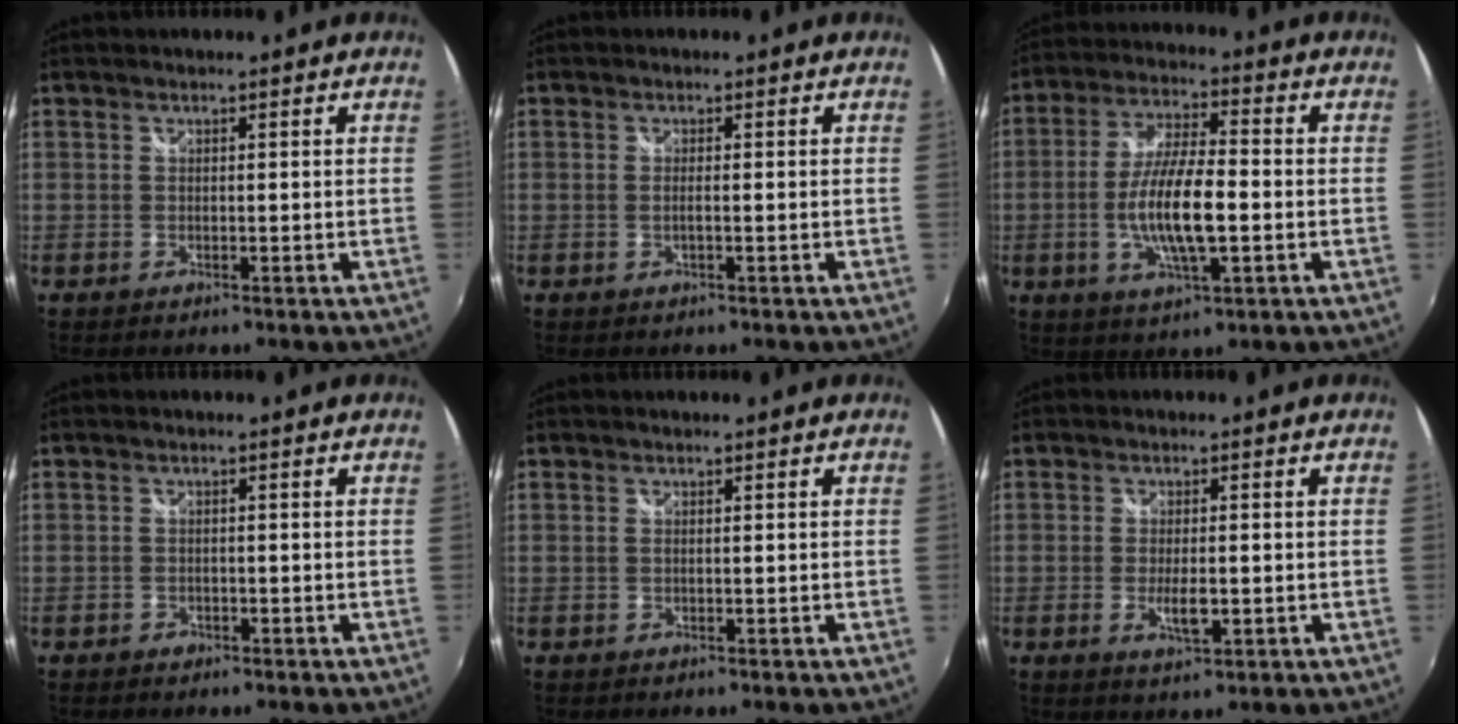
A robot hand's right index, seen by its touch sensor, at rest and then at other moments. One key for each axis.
{"total": 1.1, "fx": -0.3, "fy": 0.0, "fz": 1.1, "tx": -0.021, "ty": 0.000, "tz": -0.006}
{"total": 12.3, "fx": -2.5, "fy": 3.2, "fz": 11.6, "tx": -0.230, "ty": -0.004, "tz": -0.046}
{"total": 1.4, "fx": -1.0, "fy": 1.0, "fz": 0.2, "tx": -0.008, "ty": -0.001, "tz": -0.016}
{"total": 0.0}
{"total": 3.8, "fx": -1.1, "fy": 1.5, "fz": 3.4, "tx": -0.062, "ty": -0.011, "tz": -0.015}